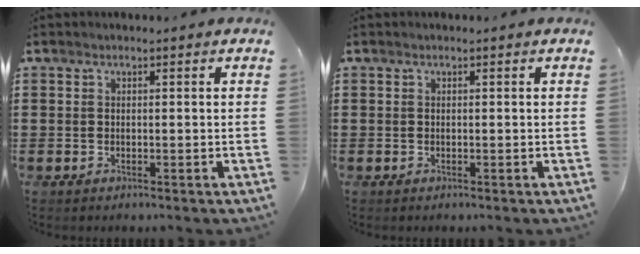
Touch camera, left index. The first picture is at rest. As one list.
[{"total": 0.0}]